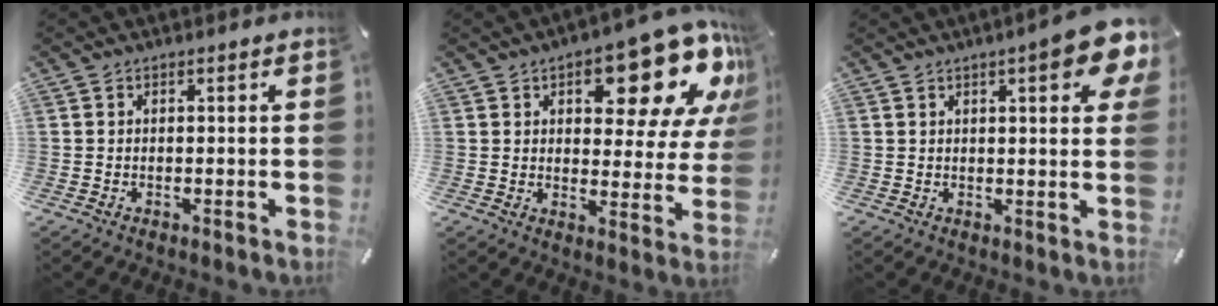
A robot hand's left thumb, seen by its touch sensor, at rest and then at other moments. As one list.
[{"total": 17.7, "force": [10.8, 8.0, 11.6], "torque": [-0.136, -0.080, 0.175]}, {"total": 10.0, "force": [4.9, 2.6, 8.3], "torque": [-0.114, -0.020, 0.078]}]